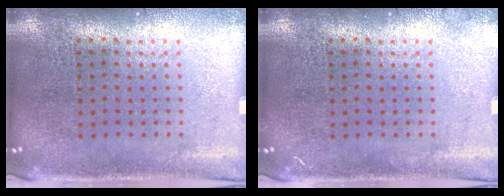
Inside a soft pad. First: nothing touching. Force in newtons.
{"total": 0.6, "press": 0.5, "slide": 0.1}